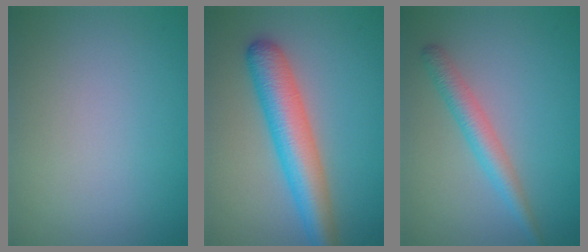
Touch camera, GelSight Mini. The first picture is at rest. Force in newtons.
{"total": 6.2, "press": 6.2, "slide": 0.1}
{"total": 2.8, "press": 2.8, "slide": 0.0}